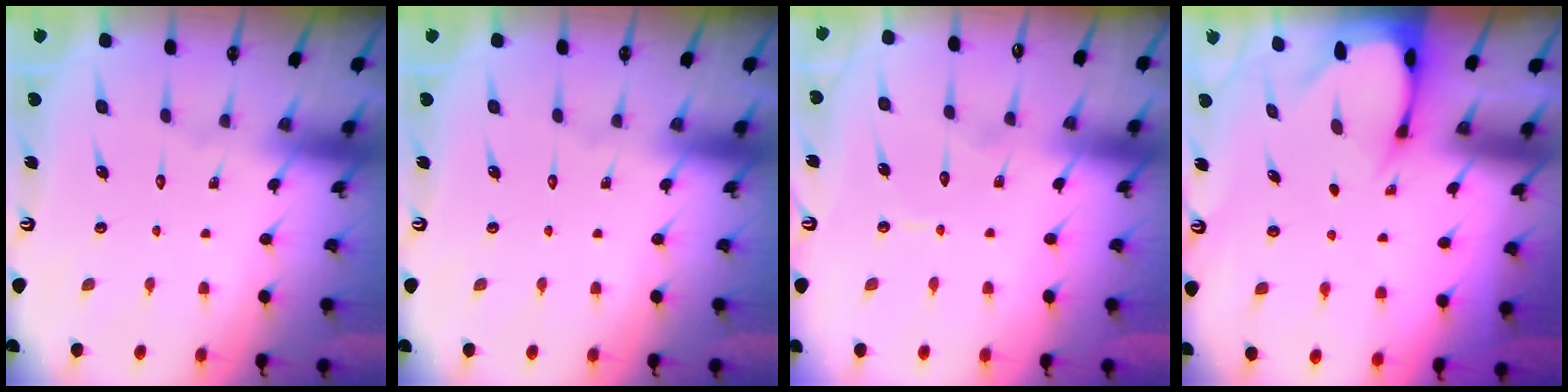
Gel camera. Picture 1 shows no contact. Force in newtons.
{"total": 0.0}
{"total": 5.9, "press": 5.9, "slide": 0.2}
{"total": 2.7, "press": 2.7, "slide": 0.3}